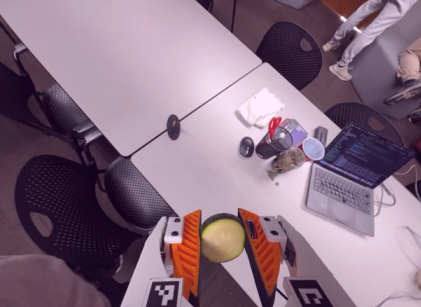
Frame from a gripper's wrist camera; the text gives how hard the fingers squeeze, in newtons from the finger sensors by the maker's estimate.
{"total": 11.7, "left": 12.1, "right": 11.4}